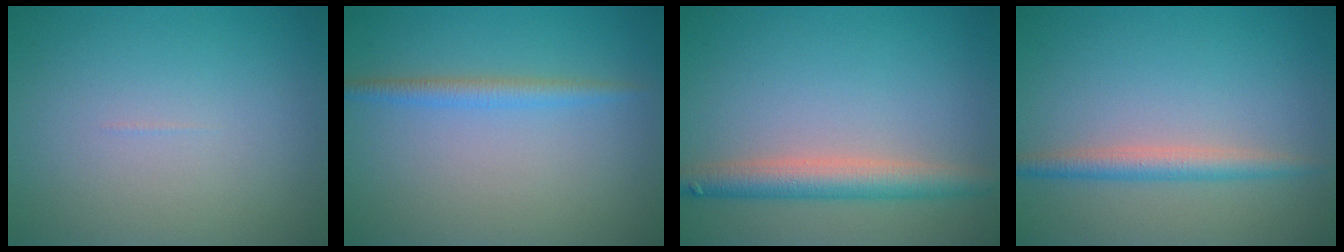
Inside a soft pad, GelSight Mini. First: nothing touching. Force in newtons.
{"total": 1.9, "press": 1.9, "slide": 0.0}
{"total": 3.9, "press": 3.9, "slide": 0.3}
{"total": 2.5, "press": 2.5, "slide": 0.1}